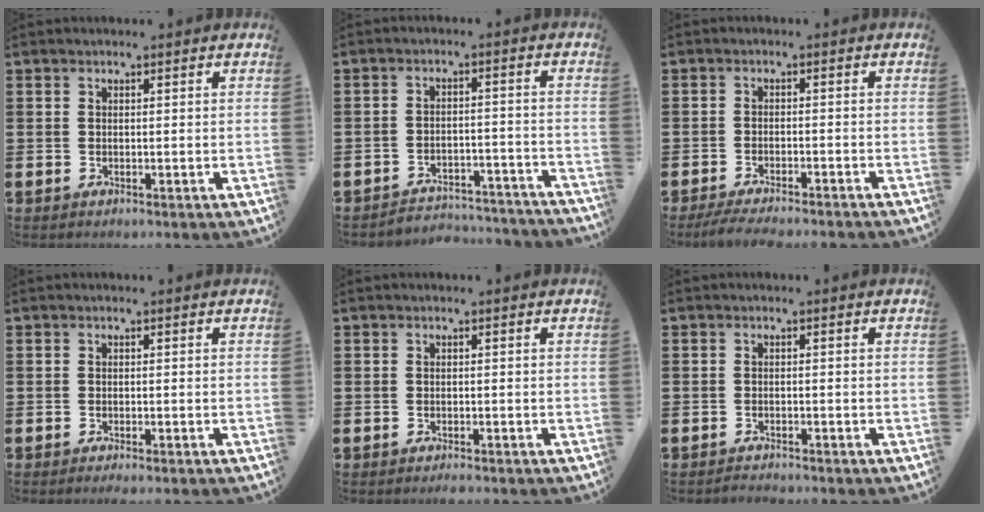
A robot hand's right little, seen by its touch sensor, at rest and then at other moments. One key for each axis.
{"total": 3.7, "fx": -3.7, "fy": 0.4, "fz": 0.2, "tx": -0.008, "ty": 0.007, "tz": -0.079}
{"total": 2.5, "fx": -2.3, "fy": -0.1, "fz": 1.0, "tx": -0.021, "ty": -0.001, "tz": -0.046}
{"total": 0.6, "fx": -0.4, "fy": 0.0, "fz": 0.4, "tx": -0.007, "ty": -0.002, "tz": -0.009}
{"total": 0.7, "fx": -0.6, "fy": 0.0, "fz": 0.2, "tx": -0.006, "ty": -0.004, "tz": -0.012}
{"total": 0.9, "fx": -0.9, "fy": 0.0, "fz": 0.0, "tx": -0.002, "ty": 0.001, "tz": -0.020}